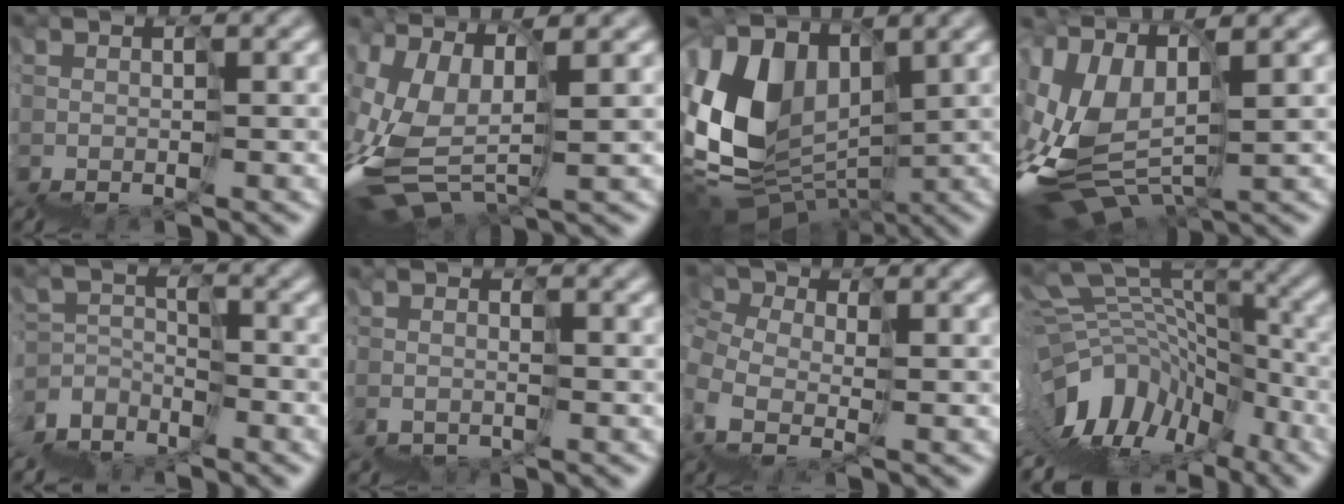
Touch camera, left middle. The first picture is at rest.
{"total": 6.3, "force": [2.8, 3.3, 4.6], "torque": [-0.130, 0.022, 0.056]}
{"total": 7.6, "force": [4.0, 5.2, 3.8], "torque": [-0.106, 0.026, 0.064]}
{"total": 7.1, "force": [2.7, 3.5, 5.6], "torque": [-0.160, 0.039, 0.048]}
{"total": 2.9, "force": [-1.8, 0.6, -2.2], "torque": [0.039, 0.016, -0.043]}
{"total": 1.5, "force": [-0.5, 1.4, 0.3], "torque": [-0.005, 0.000, -0.003]}
{"total": 4.5, "force": [1.9, 3.3, 2.4], "torque": [-0.048, 0.026, 0.029]}
{"total": 6.3, "force": [-3.2, 4.6, 2.8], "torque": [-0.055, 0.053, -0.064]}